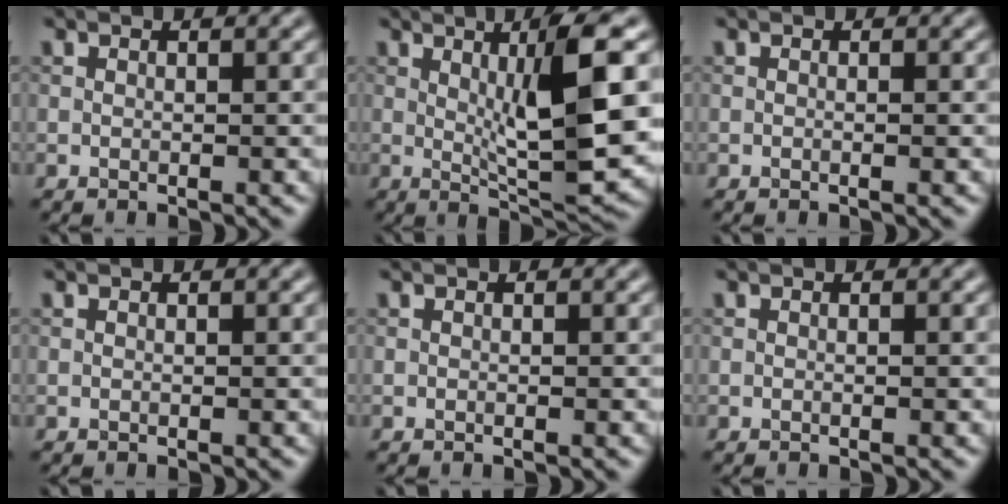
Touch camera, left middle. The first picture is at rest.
{"total": 8.3, "force": [1.5, 1.4, 8.1], "torque": [-0.123, -0.008, 0.031]}
{"total": 0.5, "force": [-0.1, 0.0, 0.5], "torque": [-0.009, -0.002, -0.002]}
{"total": 0.0}
{"total": 0.0}
{"total": 0.0}